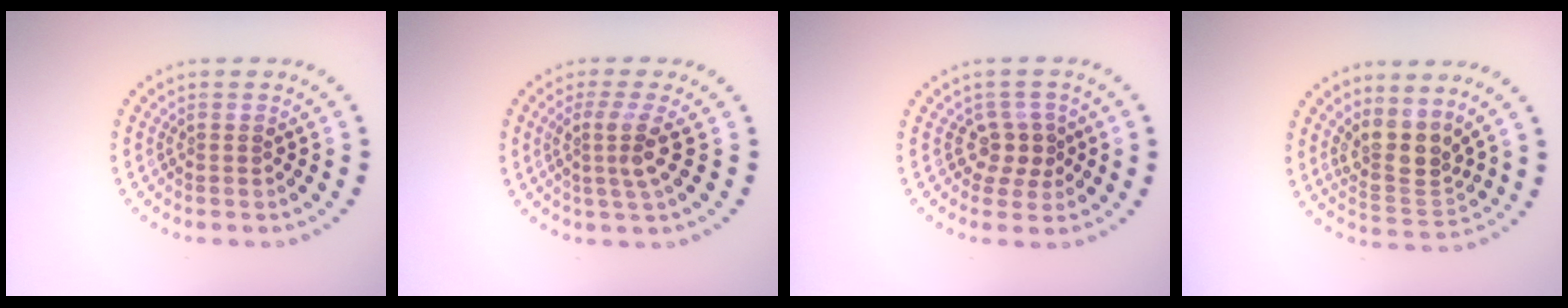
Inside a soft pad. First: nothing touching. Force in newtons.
{"total": 2.8, "press": 2.0, "slide": 1.9}
{"total": 2.3, "press": 1.8, "slide": 1.5}
{"total": 3.6, "press": 2.8, "slide": 2.3}